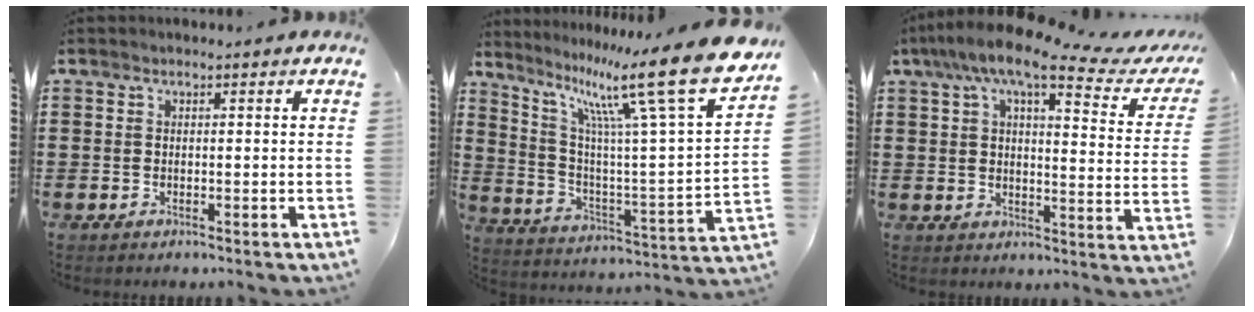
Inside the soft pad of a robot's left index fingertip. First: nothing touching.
{"total": 17.2, "force": [11.5, 1.7, 12.7], "torque": [-0.233, -0.082, 0.176]}
{"total": 9.8, "force": [6.8, 1.8, 6.8], "torque": [-0.141, -0.025, 0.109]}